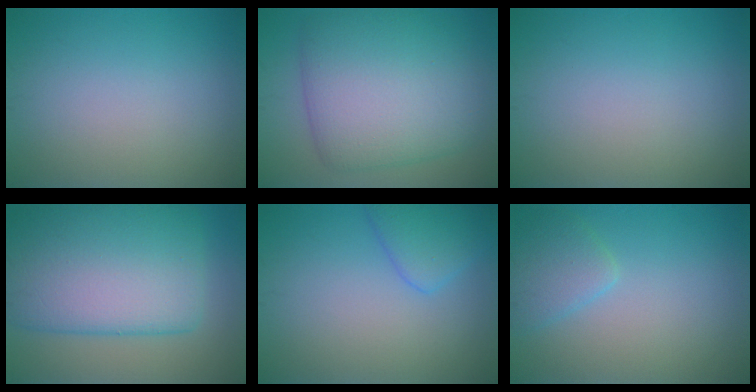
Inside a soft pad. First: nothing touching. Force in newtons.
{"total": 10.0, "press": 10.0, "slide": 0.4}
{"total": 0.0}
{"total": 12.3, "press": 12.3, "slide": 0.3}
{"total": 2.9, "press": 2.9, "slide": 0.2}
{"total": 2.5, "press": 2.5, "slide": 0.2}